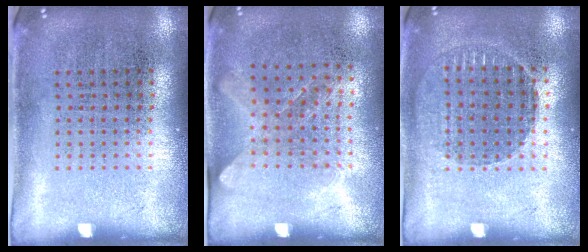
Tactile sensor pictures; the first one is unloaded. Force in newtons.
{"total": 1.2, "press": 1.0, "slide": 0.7}
{"total": 1.1, "press": 1.1, "slide": 0.1}